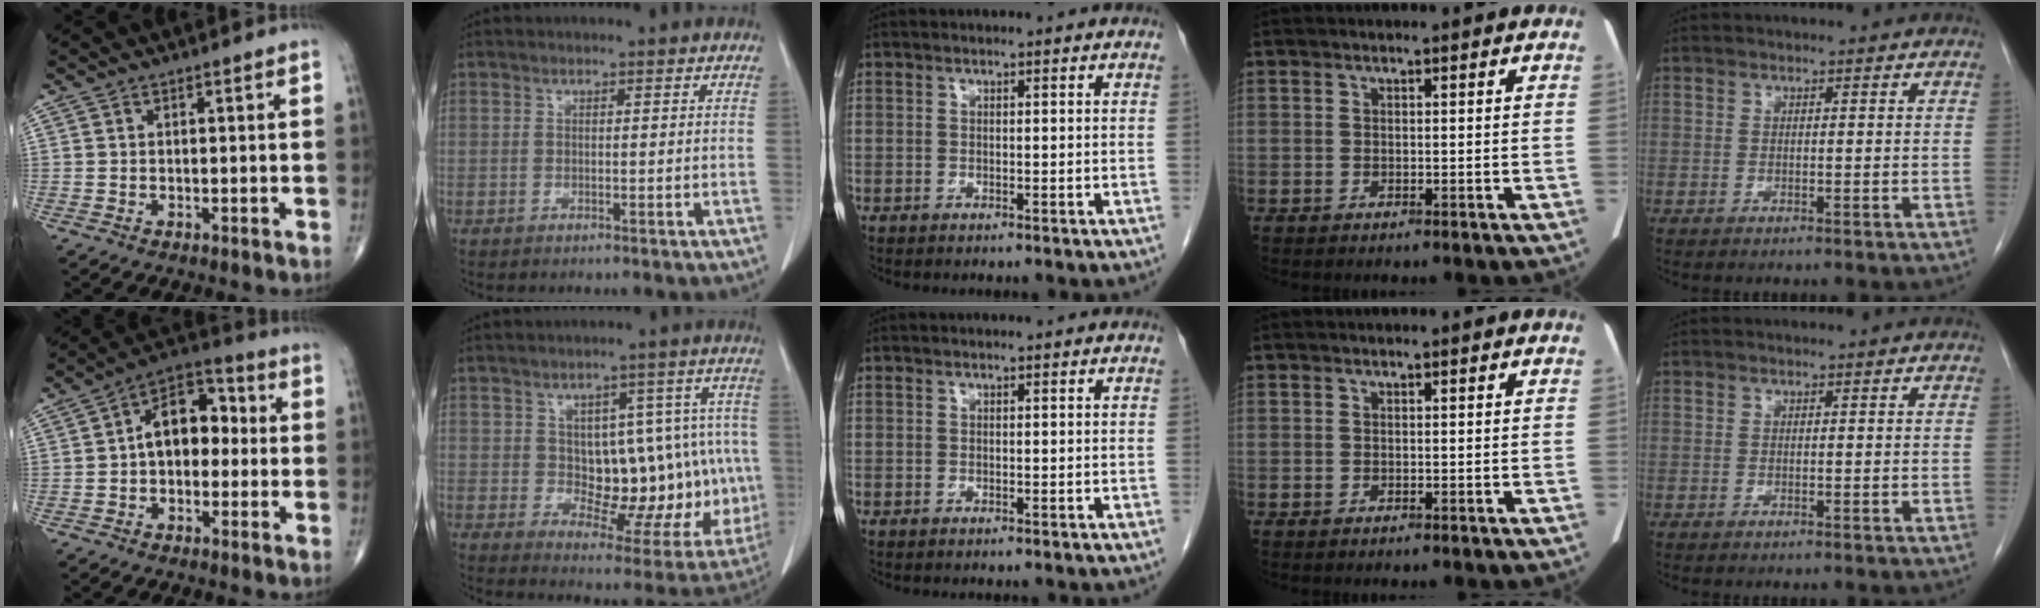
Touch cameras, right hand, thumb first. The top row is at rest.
{"thumb": {"total": 10.9, "force": [0.3, 7.1, 8.3], "torque": [-0.103, 0.037, -0.009]}, "index": {"total": 15.4, "force": [0.2, 8.1, 13.1], "torque": [-0.152, 0.025, 0.027]}}